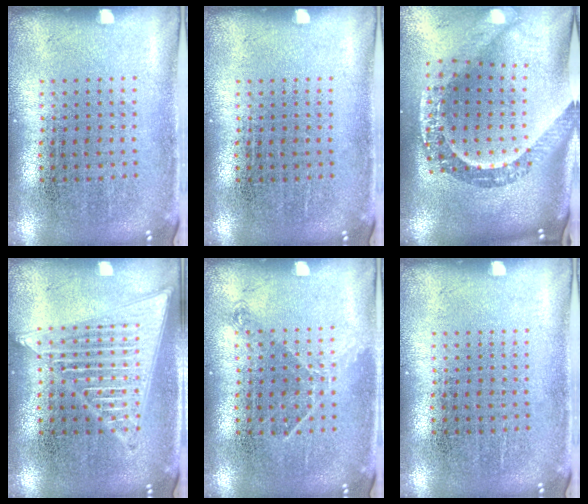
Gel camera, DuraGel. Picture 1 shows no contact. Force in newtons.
{"total": 0.0}
{"total": 3.2, "press": 2.4, "slide": 2.2}
{"total": 3.3, "press": 3.3, "slide": 0.3}
{"total": 0.9, "press": 0.8, "slide": 0.5}
{"total": 0.0}